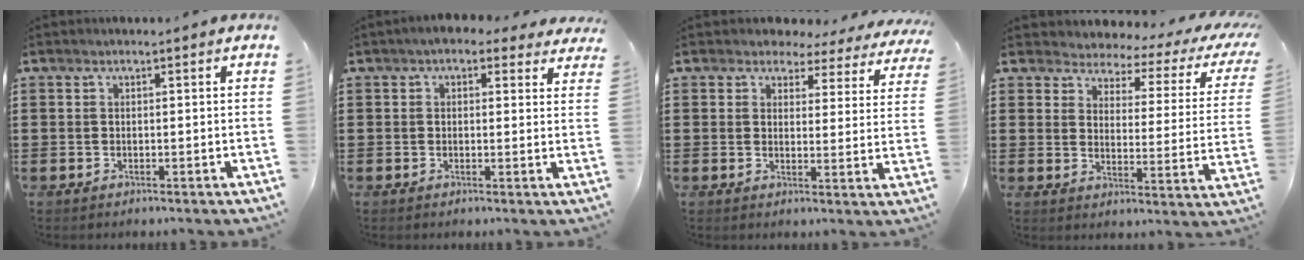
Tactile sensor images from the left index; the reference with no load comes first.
{"total": 2.7, "force": [1.7, 1.4, 1.4], "torque": [-0.027, 0.001, 0.028]}
{"total": 3.5, "force": [3.2, 1.3, 0.6], "torque": [-0.024, -0.016, 0.053]}
{"total": 2.7, "force": [2.2, 1.1, 1.0], "torque": [-0.038, -0.018, 0.029]}